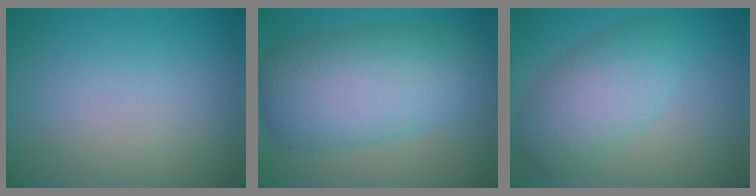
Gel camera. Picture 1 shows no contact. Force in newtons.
{"total": 9.7, "press": 9.7, "slide": 0.2}
{"total": 5.4, "press": 5.4, "slide": 0.0}